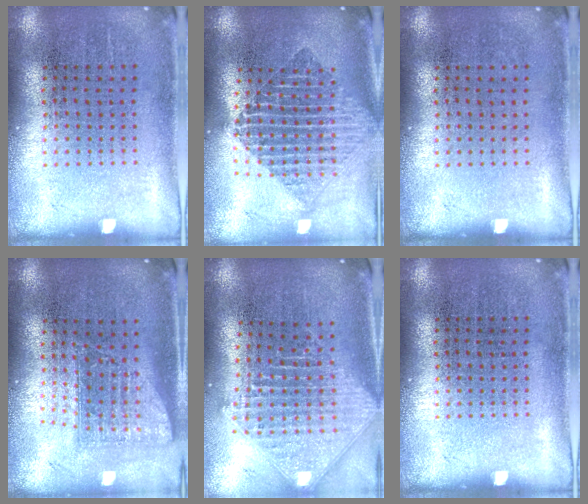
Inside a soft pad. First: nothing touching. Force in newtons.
{"total": 1.8, "press": 1.5, "slide": 1.0}
{"total": 0.0}
{"total": 1.6, "press": 1.3, "slide": 1.0}
{"total": 2.5, "press": 1.9, "slide": 1.6}
{"total": 0.0}